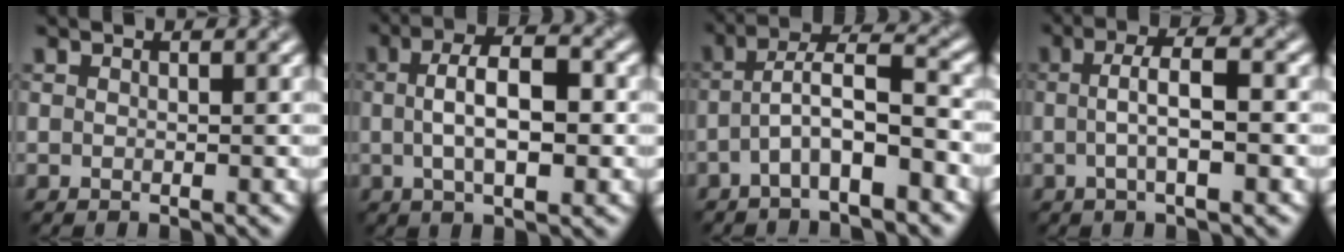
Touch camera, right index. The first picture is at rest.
{"total": 5.2, "force": [-0.3, 1.5, 4.9], "torque": [-0.083, 0.014, 0.003]}
{"total": 4.7, "force": [-2.5, 0.7, 3.9], "torque": [-0.077, 0.023, -0.038]}
{"total": 3.2, "force": [-0.7, 0.5, 3.1], "torque": [-0.057, 0.009, 0.001]}